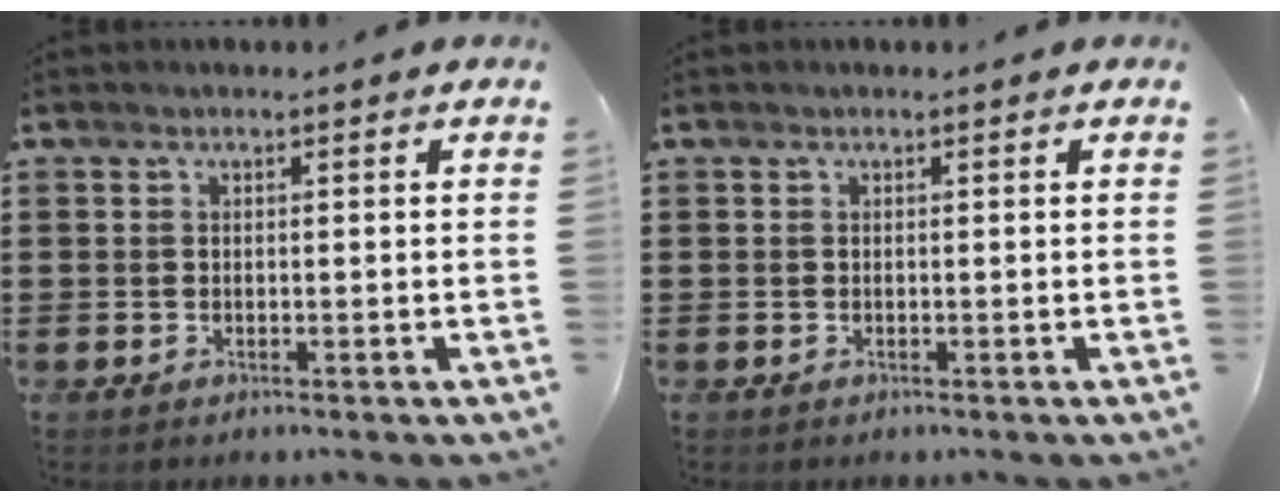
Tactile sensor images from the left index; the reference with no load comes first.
{"total": 0.0}